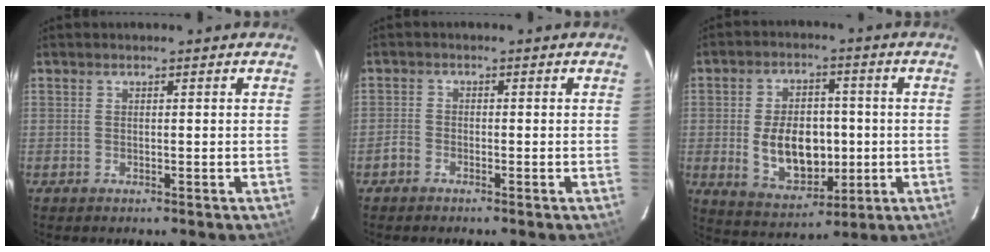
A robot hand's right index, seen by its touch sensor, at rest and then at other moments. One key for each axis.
{"total": 2.1, "fx": -1.6, "fy": 1.3, "fz": 0.3, "tx": -0.012, "ty": 0.003, "tz": -0.033}
{"total": 12.8, "fx": -1.2, "fy": 8.2, "fz": 9.8, "tx": -0.191, "ty": 0.005, "tz": 0.001}